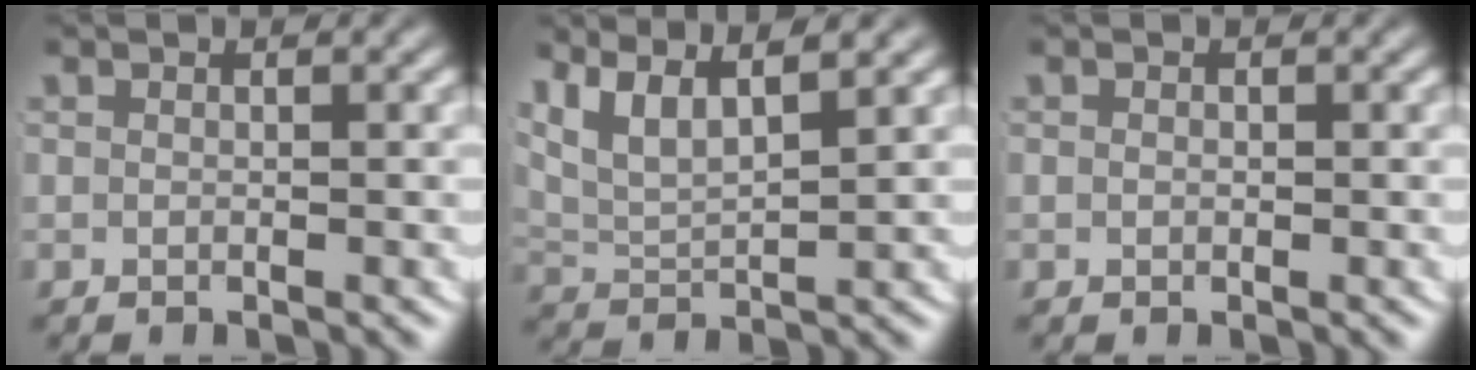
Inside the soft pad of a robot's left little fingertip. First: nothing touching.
{"total": 6.3, "force": [2.7, 4.4, 3.6], "torque": [-0.095, -0.005, 0.042]}
{"total": 0.0}